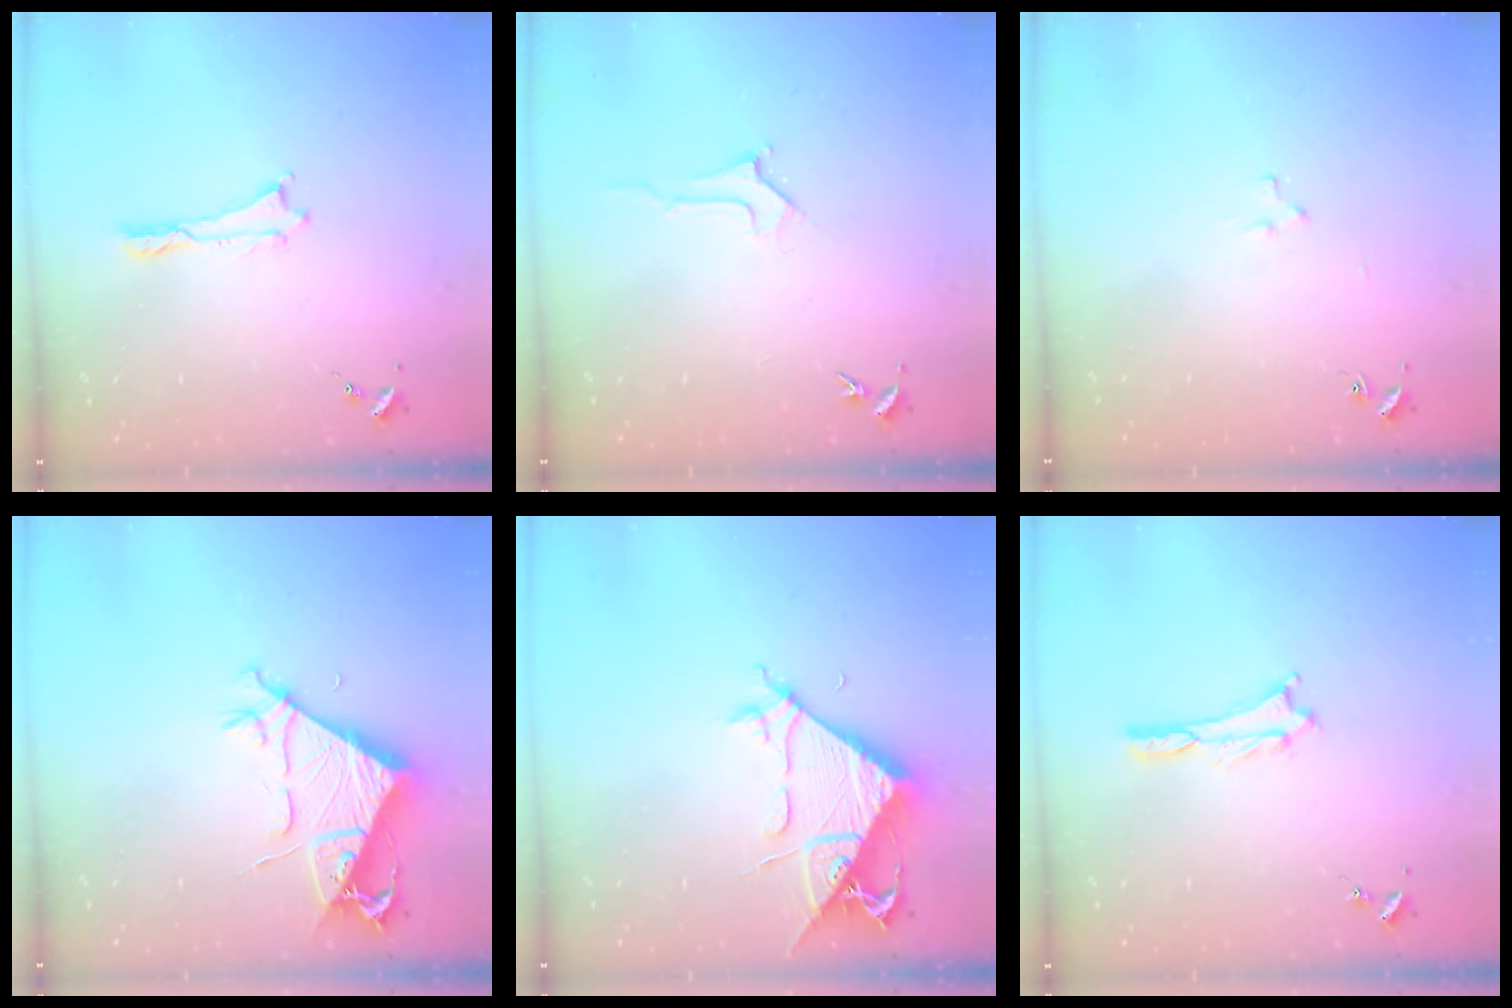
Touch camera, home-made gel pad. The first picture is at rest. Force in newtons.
{"total": 1.9, "press": 1.9, "slide": 0.2}
{"total": 2.4, "press": 2.4, "slide": 0.2}
{"total": 7.4, "press": 7.4, "slide": 0.6}
{"total": 7.1, "press": 7.0, "slide": 0.8}
{"total": 1.0, "press": 1.0, "slide": 0.1}